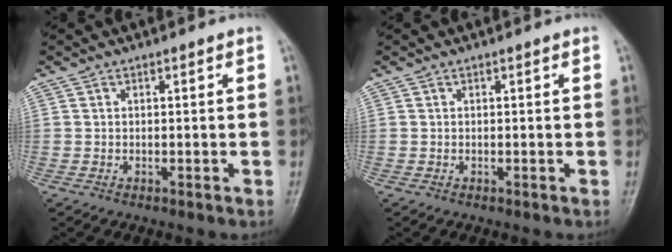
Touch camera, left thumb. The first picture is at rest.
{"total": 0.0}